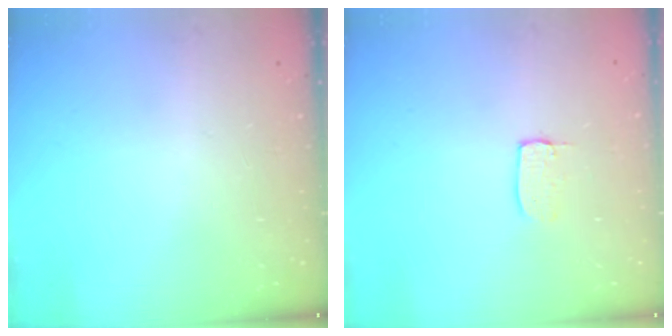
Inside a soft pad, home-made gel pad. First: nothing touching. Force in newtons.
{"total": 3.4, "press": 3.4, "slide": 0.1}